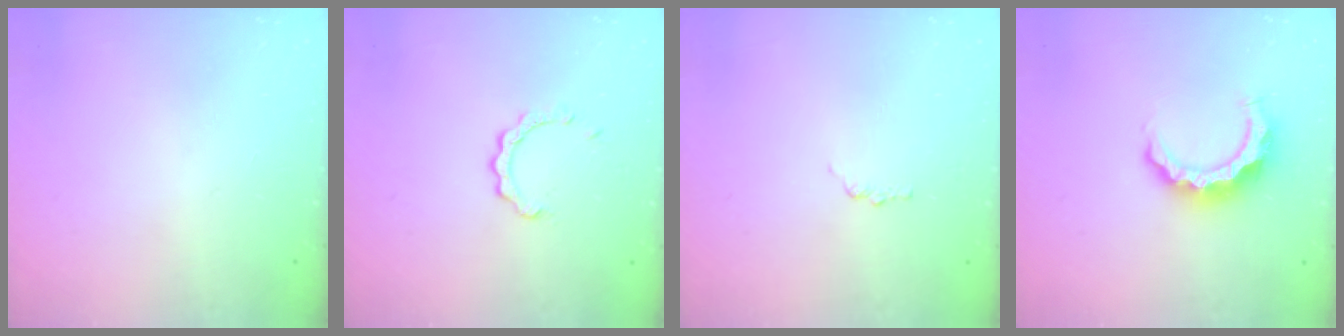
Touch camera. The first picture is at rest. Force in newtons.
{"total": 2.4, "press": 2.4, "slide": 0.2}
{"total": 1.2, "press": 1.2, "slide": 0.2}
{"total": 8.1, "press": 8.1, "slide": 0.3}